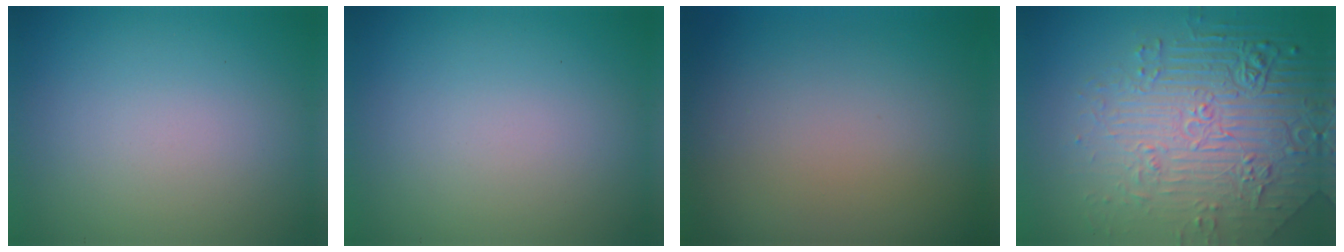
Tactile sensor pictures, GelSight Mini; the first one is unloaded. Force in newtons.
{"total": 0.0}
{"total": 0.0}
{"total": 8.9, "press": 6.1, "slide": 6.4}